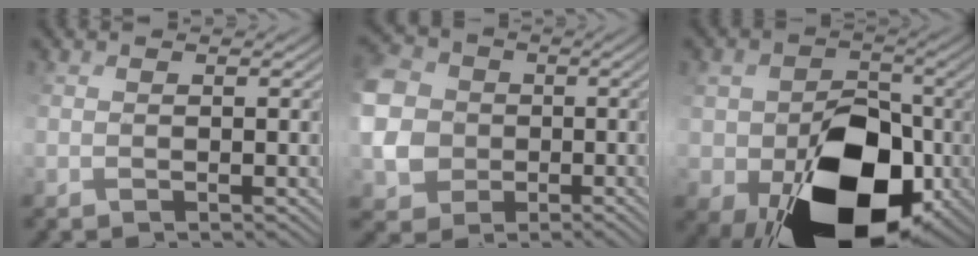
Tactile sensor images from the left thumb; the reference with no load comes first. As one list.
[{"total": 9.1, "force": [0.0, 8.3, 3.7], "torque": [-0.137, -0.016, -0.009]}, {"total": 16.1, "force": [-5.0, 11.3, 10.3], "torque": [-0.167, -0.047, -0.058]}]